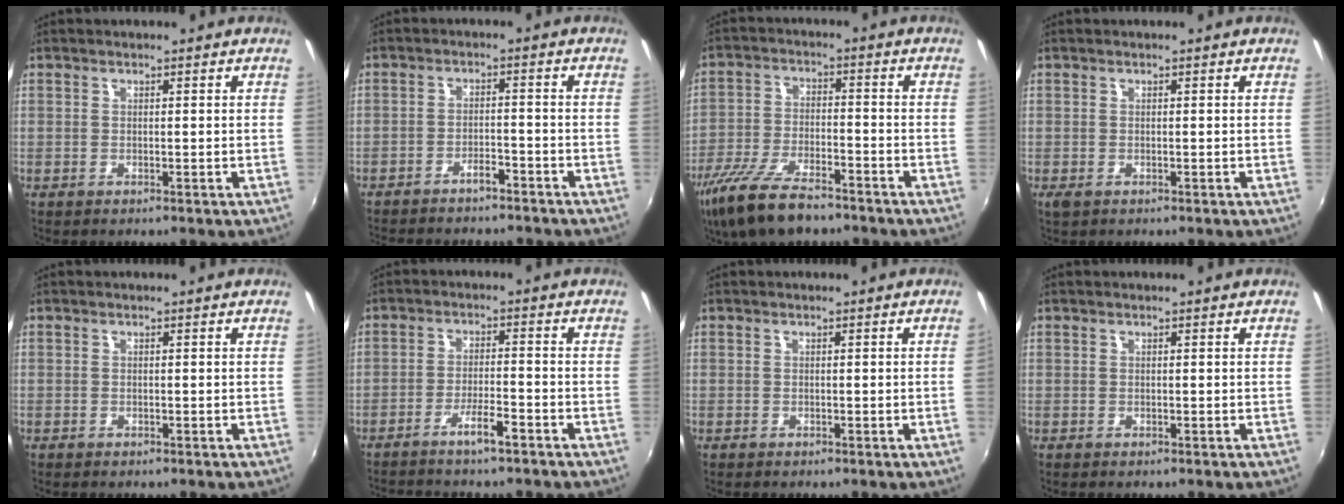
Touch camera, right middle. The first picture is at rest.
{"total": 8.5, "force": [-7.6, 2.1, 3.2], "torque": [-0.080, 0.000, -0.107]}
{"total": 14.2, "force": [-10.6, 4.6, 8.3], "torque": [-0.185, -0.032, -0.194]}
{"total": 0.8, "force": [-0.3, 0.5, 0.5], "torque": [-0.012, -0.003, -0.005]}
{"total": 0.5, "force": [-0.4, 0.3, 0.0], "torque": [-0.002, -0.001, -0.009]}
{"total": 5.0, "force": [-4.1, 0.3, 2.9], "torque": [-0.070, 0.005, -0.071]}
{"total": 0.6, "force": [-0.1, -0.3, 0.5], "torque": [-0.002, -0.004, -0.003]}
{"total": 0.0}